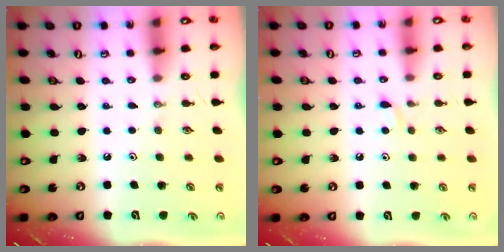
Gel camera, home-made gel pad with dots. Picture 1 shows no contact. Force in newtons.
{"total": 3.7, "press": 3.7, "slide": 0.5}